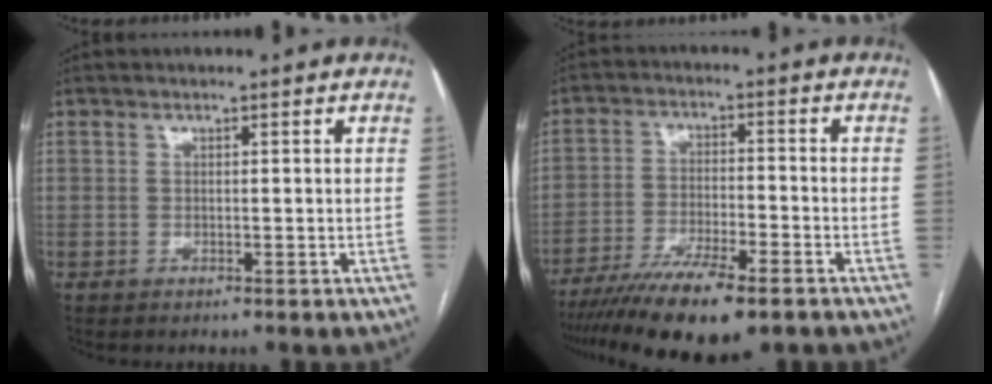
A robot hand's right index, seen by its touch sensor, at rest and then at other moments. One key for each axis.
{"total": 14.3, "fx": -10.5, "fy": 2.4, "fz": 9.4, "tx": -0.168, "ty": -0.032, "tz": -0.174}